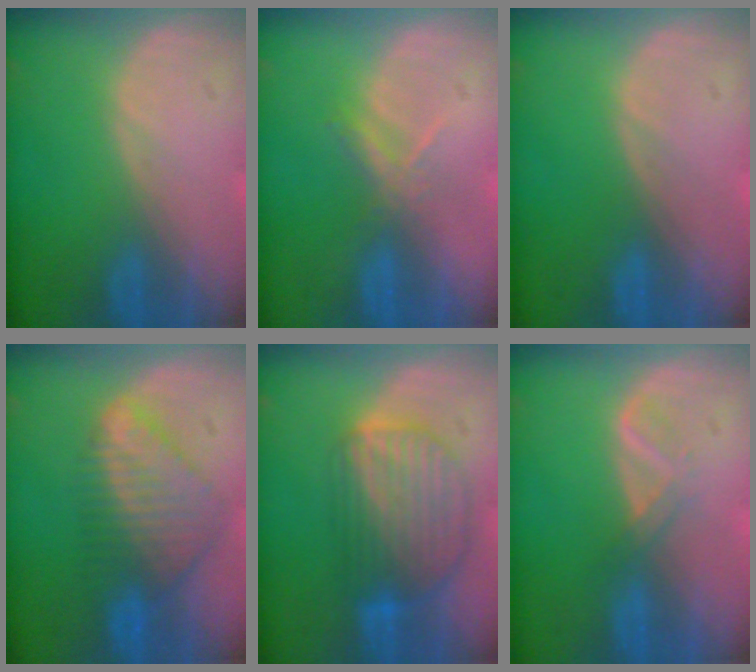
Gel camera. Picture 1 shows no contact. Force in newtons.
{"total": 2.6, "press": 2.5, "slide": 0.9}
{"total": 0.0}
{"total": 8.5, "press": 7.5, "slide": 4.1}
{"total": 8.7, "press": 7.6, "slide": 4.2}
{"total": 2.1, "press": 2.1, "slide": 0.2}